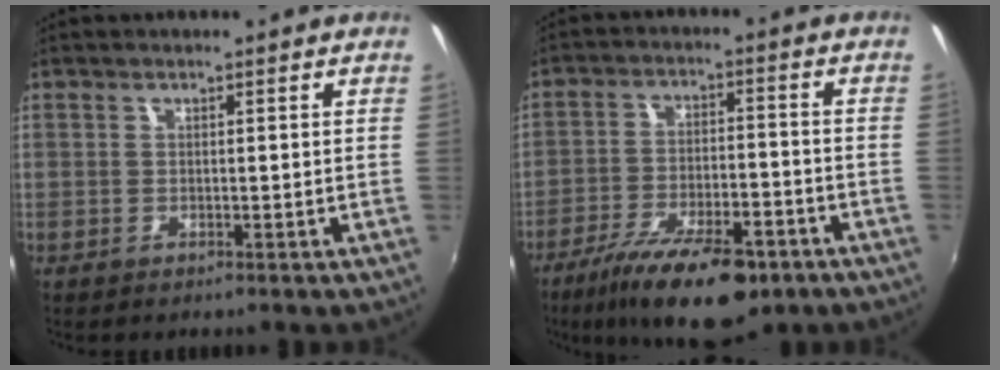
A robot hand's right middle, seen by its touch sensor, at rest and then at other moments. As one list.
[{"total": 16.5, "force": [-11.1, 5.5, 10.8], "torque": [-0.208, -0.034, -0.177]}]